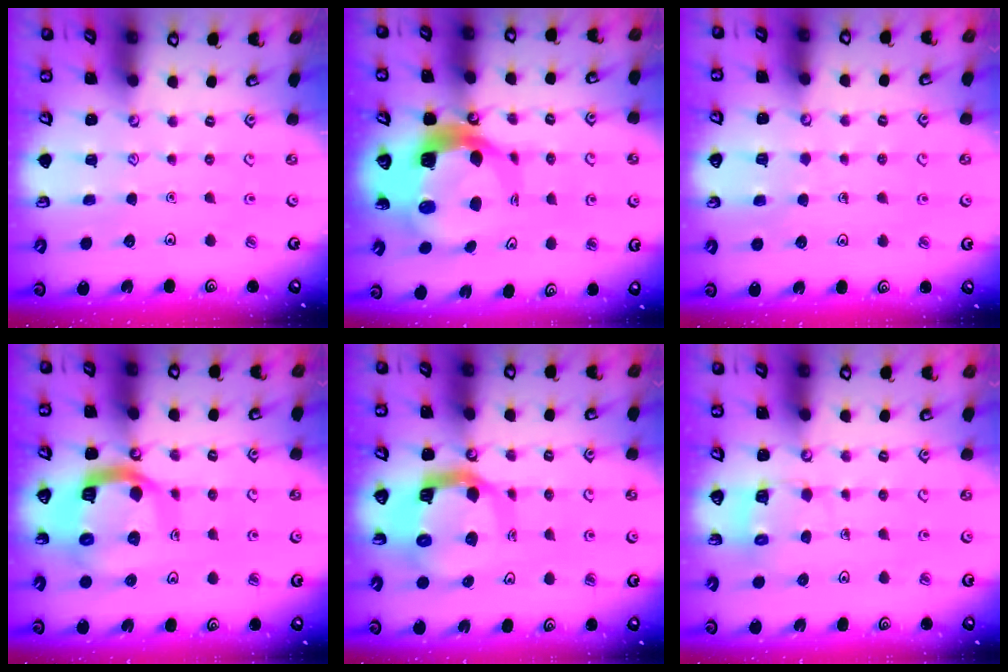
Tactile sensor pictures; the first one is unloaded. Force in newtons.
{"total": 11.8, "press": 11.6, "slide": 1.8}
{"total": 4.9, "press": 4.9, "slide": 0.3}
{"total": 15.5, "press": 15.4, "slide": 1.9}
{"total": 11.1, "press": 11.0, "slide": 1.5}
{"total": 5.6, "press": 5.6, "slide": 0.4}